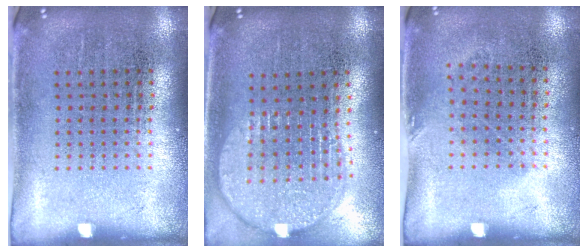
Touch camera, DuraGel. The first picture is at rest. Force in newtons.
{"total": 2.0, "press": 1.7, "slide": 1.1}
{"total": 0.9, "press": 0.6, "slide": 0.6}